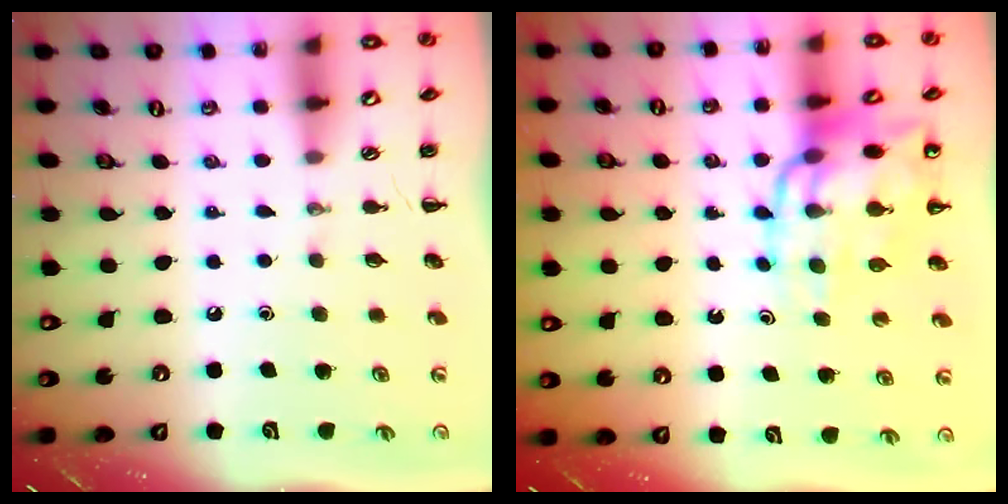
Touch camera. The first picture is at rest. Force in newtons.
{"total": 14.7, "press": 14.3, "slide": 3.5}